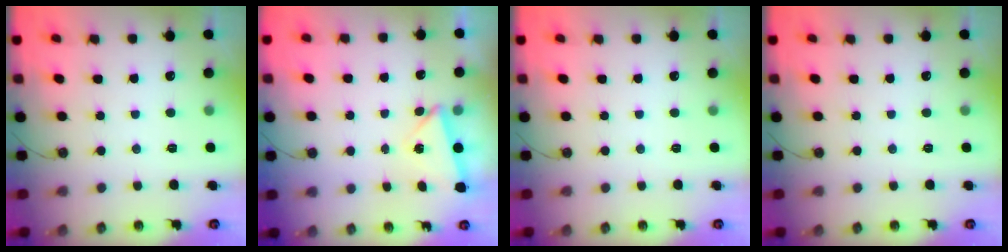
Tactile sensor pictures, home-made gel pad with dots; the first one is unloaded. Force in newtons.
{"total": 2.9, "press": 2.7, "slide": 1.2}
{"total": 0.0}
{"total": 0.0}